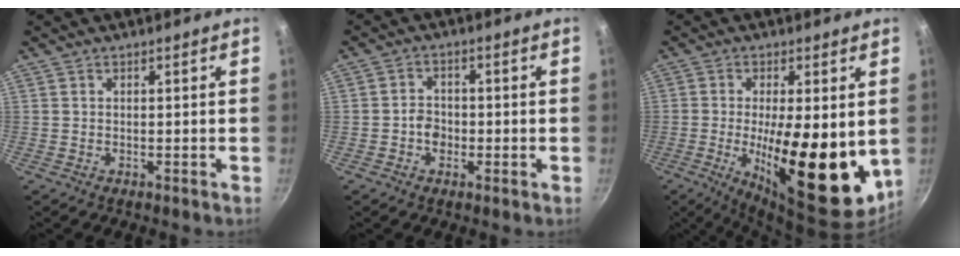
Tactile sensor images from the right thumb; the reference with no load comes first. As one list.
[{"total": 3.6, "force": [-1.0, 2.9, 1.9], "torque": [-0.014, 0.012, -0.020]}, {"total": 19.5, "force": [-1.5, 6.9, 18.2], "torque": [-0.260, -0.021, -0.017]}]